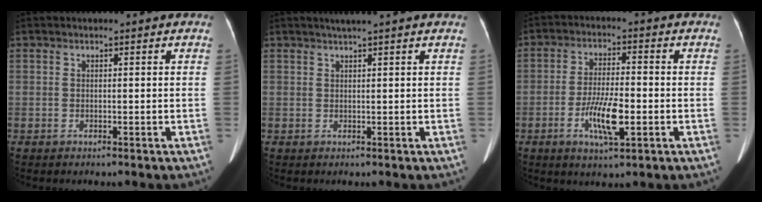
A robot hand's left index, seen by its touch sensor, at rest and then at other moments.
{"total": 2.0, "force": [1.6, -0.5, 1.1], "torque": [-0.016, 0.008, 0.031]}
{"total": 7.7, "force": [-2.7, 1.6, 7.0], "torque": [-0.137, -0.007, -0.043]}